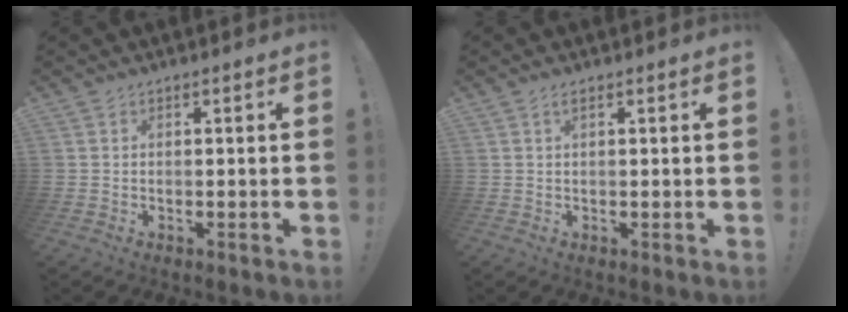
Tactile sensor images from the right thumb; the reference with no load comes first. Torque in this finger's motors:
{"motor_torque": [0.17, -0.01, 0.03, 0.04, -0.01]}